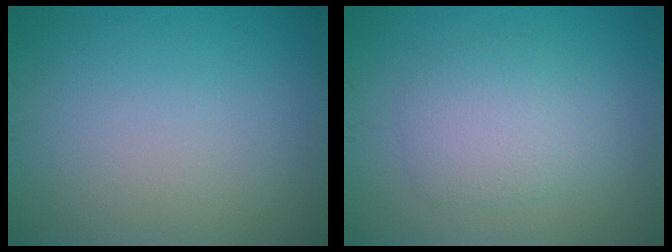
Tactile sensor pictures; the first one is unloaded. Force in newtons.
{"total": 3.6, "press": 3.6, "slide": 0.2}